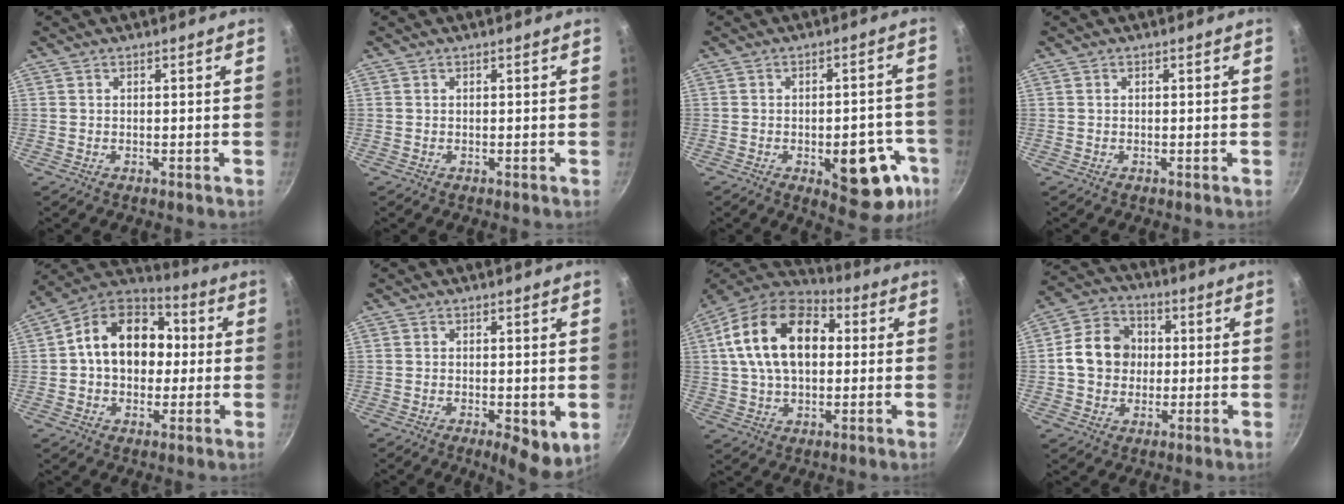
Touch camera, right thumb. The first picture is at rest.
{"total": 0.0}
{"total": 15.0, "force": [-5.5, 7.1, 12.0], "torque": [-0.088, 0.024, -0.064]}
{"total": 0.0}
{"total": 17.1, "force": [1.5, 12.8, 11.4], "torque": [-0.147, 0.036, 0.006]}
{"total": 6.3, "force": [-1.4, 2.4, 5.7], "torque": [-0.070, -0.008, -0.013]}
{"total": 19.8, "force": [3.6, 12.6, 14.8], "torque": [-0.233, 0.024, 0.046]}
{"total": 11.3, "force": [0.4, 9.6, 6.0], "torque": [-0.078, 0.017, -0.007]}